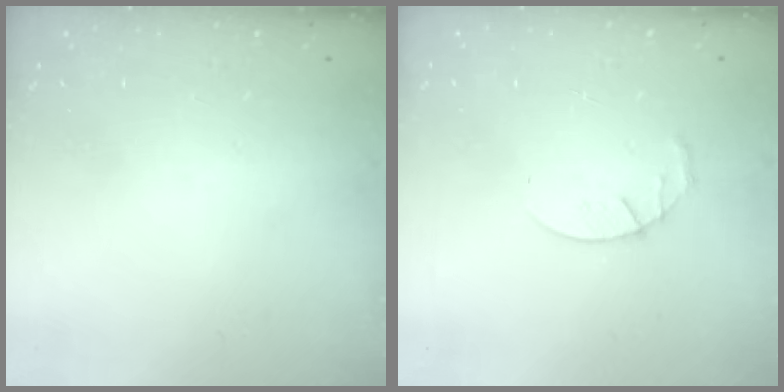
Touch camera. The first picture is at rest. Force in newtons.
{"total": 3.0, "press": 2.9, "slide": 0.5}